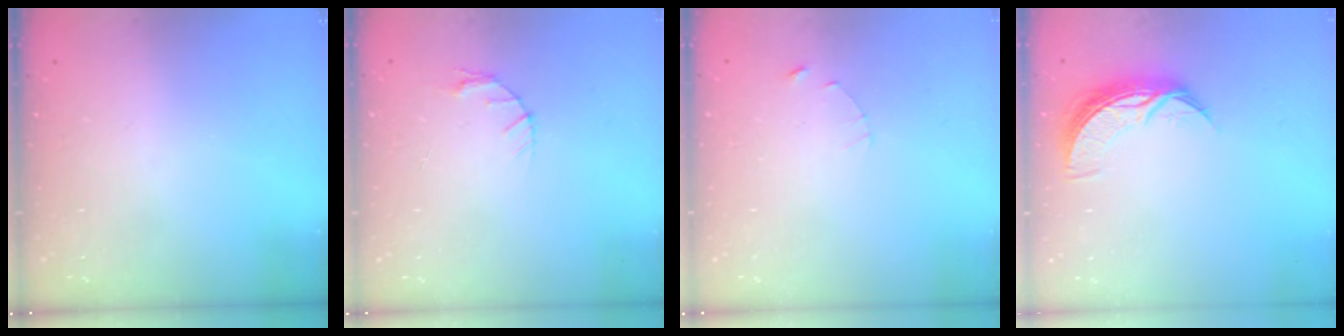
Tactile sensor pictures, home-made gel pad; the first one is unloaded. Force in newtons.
{"total": 3.7, "press": 3.7, "slide": 0.5}
{"total": 1.2, "press": 1.1, "slide": 0.2}
{"total": 8.8, "press": 8.8, "slide": 0.4}